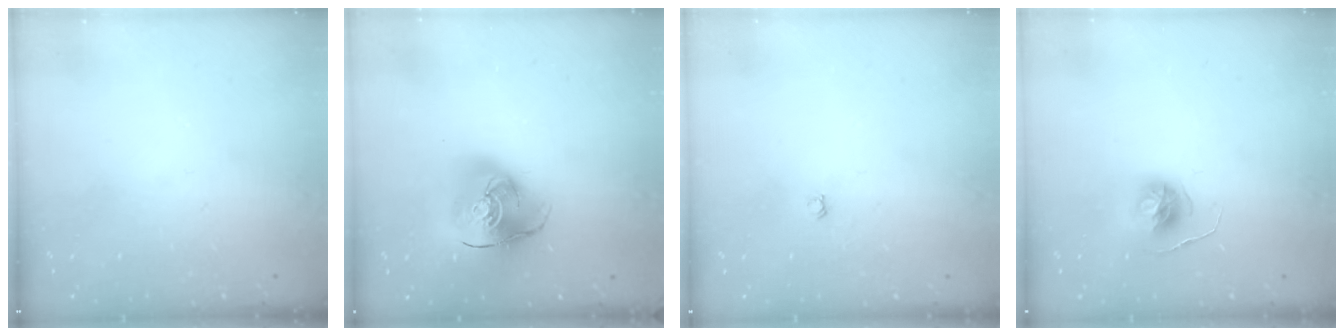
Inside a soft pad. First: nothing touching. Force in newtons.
{"total": 14.7, "press": 14.5, "slide": 2.2}
{"total": 3.0, "press": 3.0, "slide": 0.4}
{"total": 6.4, "press": 6.4, "slide": 0.6}